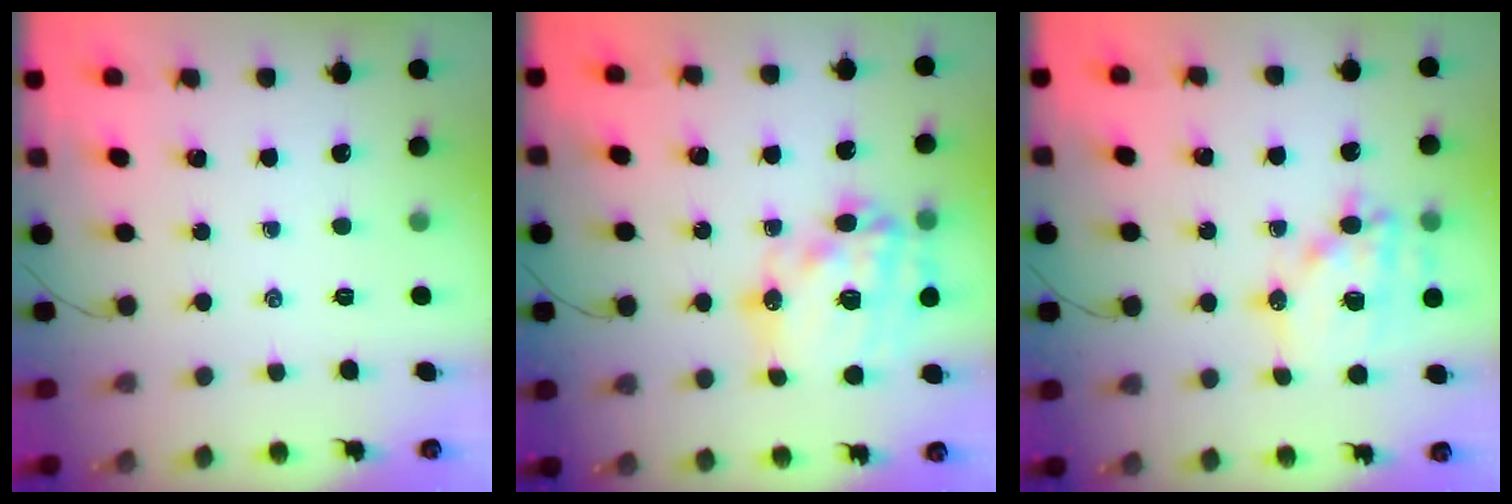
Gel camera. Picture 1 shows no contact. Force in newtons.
{"total": 22.8, "press": 22.2, "slide": 4.9}
{"total": 15.8, "press": 15.4, "slide": 3.4}